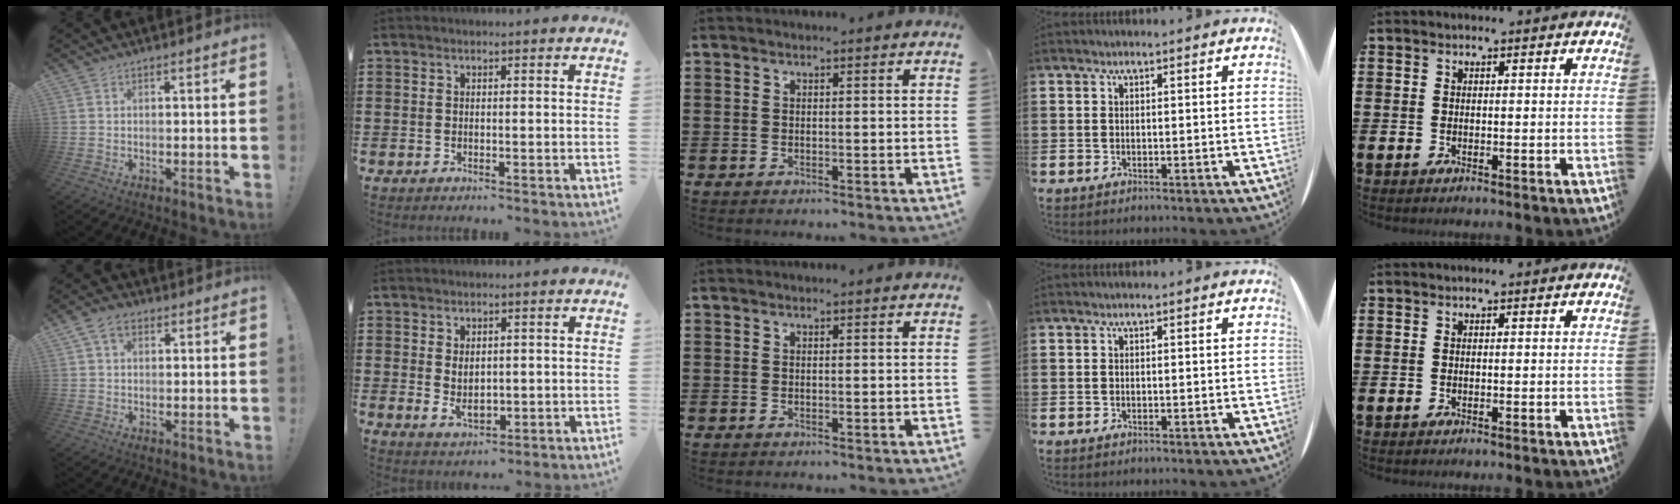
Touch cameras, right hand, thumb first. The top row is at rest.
{"thumb": {"total": 5.4, "force": [1.9, 3.7, 3.4], "torque": [-0.070, 0.010, 0.039]}, "index": {"total": 3.5, "force": [0.2, 2.3, 2.6], "torque": [-0.046, 0.006, 0.001]}}